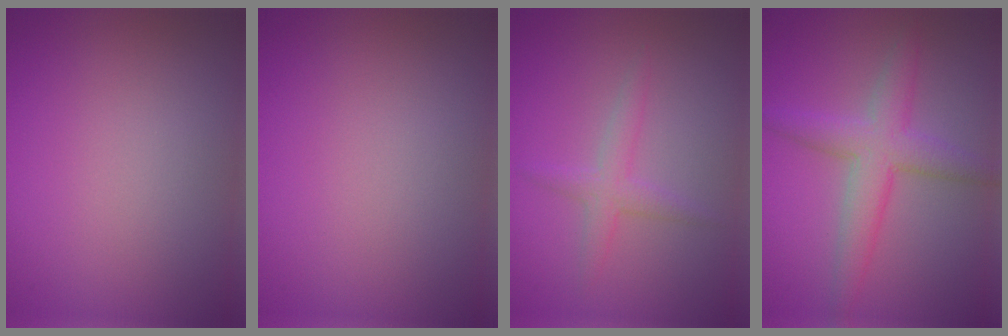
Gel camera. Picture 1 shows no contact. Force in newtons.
{"total": 0.0}
{"total": 2.0, "press": 2.0, "slide": 0.1}
{"total": 4.4, "press": 4.4, "slide": 0.1}